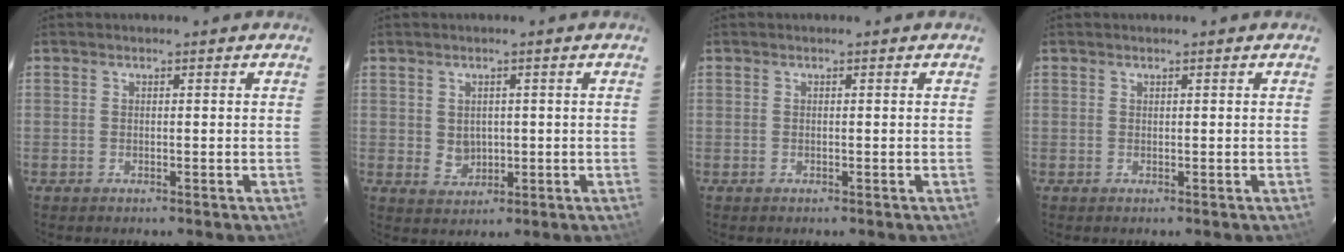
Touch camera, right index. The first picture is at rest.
{"total": 3.3, "force": [0.3, 3.0, 1.4], "torque": [-0.025, 0.000, 0.014]}
{"total": 0.0}
{"total": 0.0}